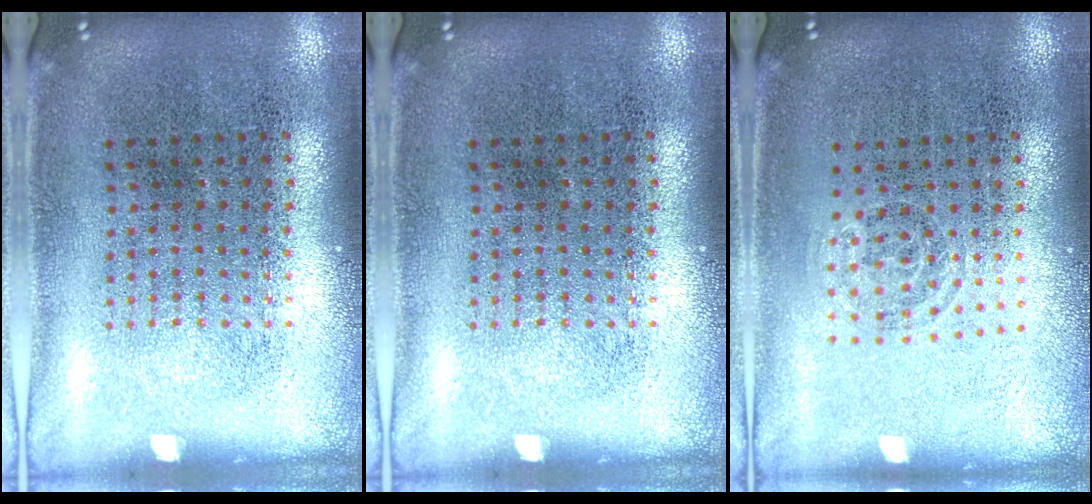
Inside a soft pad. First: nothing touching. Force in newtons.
{"total": 0.0}
{"total": 0.7, "press": 0.5, "slide": 0.5}